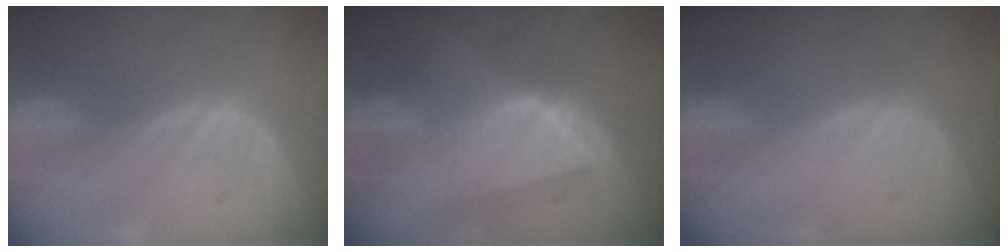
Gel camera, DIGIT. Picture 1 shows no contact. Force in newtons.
{"total": 8.8, "press": 7.9, "slide": 3.9}
{"total": 0.0}